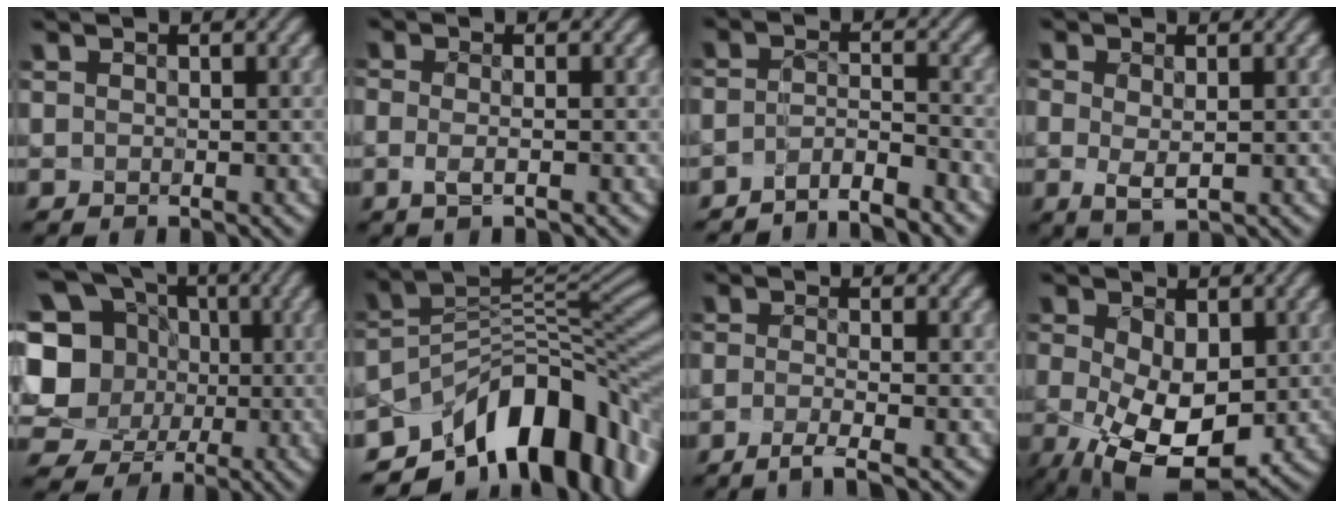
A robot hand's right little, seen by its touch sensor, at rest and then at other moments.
{"total": 1.5, "force": [-1.2, -0.7, 0.5], "torque": [-0.004, -0.019, -0.013]}
{"total": 3.9, "force": [-3.7, -1.3, -0.1], "torque": [0.003, -0.014, -0.056]}
{"total": 1.7, "force": [-1.0, 0.2, 1.4], "torque": [-0.021, -0.018, -0.001]}
{"total": 13.2, "force": [0.4, 12.5, 4.4], "torque": [-0.158, 0.021, -0.012]}
{"total": 11.2, "force": [-7.5, 5.5, 6.2], "torque": [-0.089, -0.011, -0.123]}
{"total": 2.7, "force": [-2.2, -1.1, 1.1], "torque": [-0.025, -0.026, -0.031]}
{"total": 9.7, "force": [-2.4, 5.3, 7.8], "torque": [-0.116, -0.035, -0.020]}